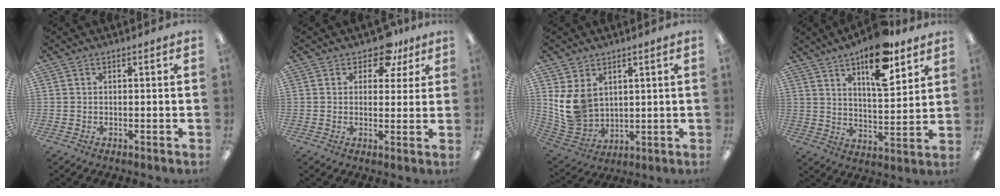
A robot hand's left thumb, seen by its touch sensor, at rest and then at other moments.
{"total": 7.6, "force": [5.4, 4.2, 3.5], "torque": [-0.046, -0.023, 0.094]}
{"total": 10.2, "force": [3.7, 7.9, 5.3], "torque": [-0.123, -0.016, 0.078]}
{"total": 15.7, "force": [10.5, 5.6, 10.3], "torque": [-0.149, -0.055, 0.172]}